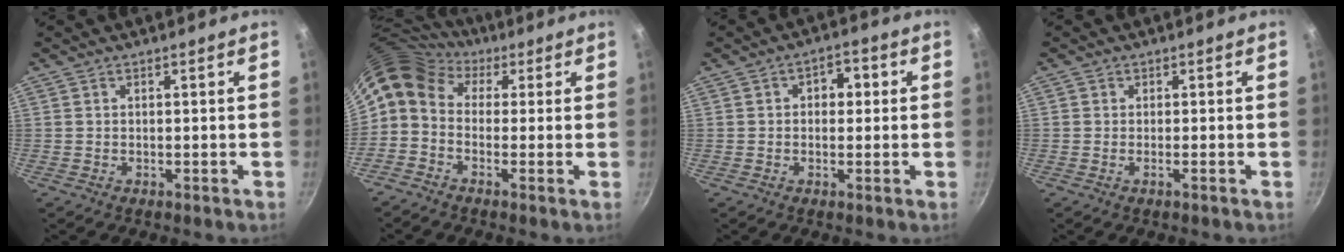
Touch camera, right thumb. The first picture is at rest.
{"total": 8.4, "force": [2.2, 6.4, 5.0], "torque": [-0.089, 0.022, 0.015]}
{"total": 4.3, "force": [0.6, 3.2, 2.8], "torque": [-0.008, 0.008, 0.002]}
{"total": 0.7, "force": [-0.4, 0.2, 0.5], "torque": [-0.015, 0.001, -0.010]}